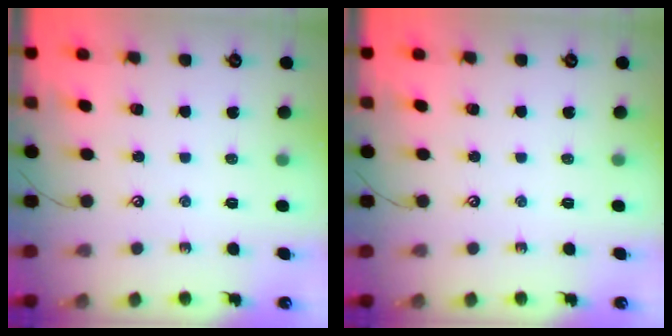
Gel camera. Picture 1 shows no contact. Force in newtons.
{"total": 0.0}